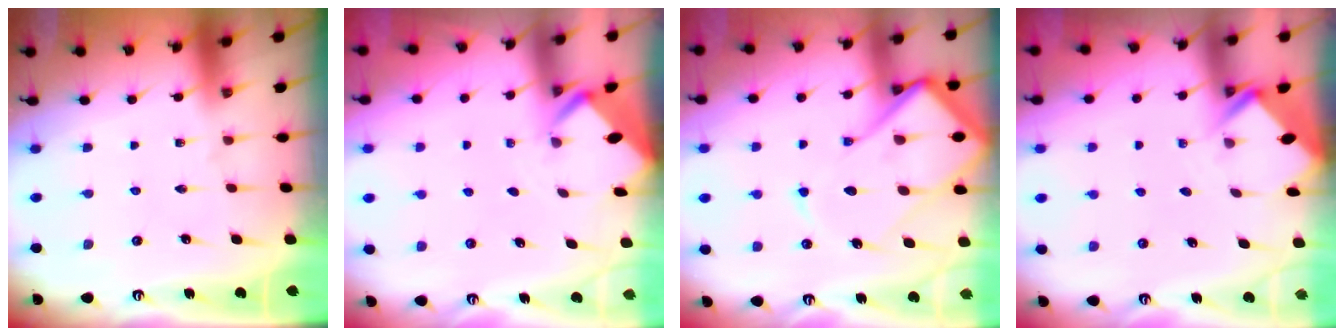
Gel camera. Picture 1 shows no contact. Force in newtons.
{"total": 2.0, "press": 2.0, "slide": 0.2}
{"total": 17.7, "press": 17.6, "slide": 1.8}
{"total": 2.7, "press": 2.7, "slide": 0.2}